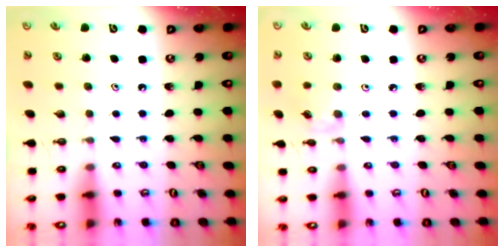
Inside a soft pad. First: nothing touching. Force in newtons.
{"total": 2.9, "press": 2.8, "slide": 0.5}